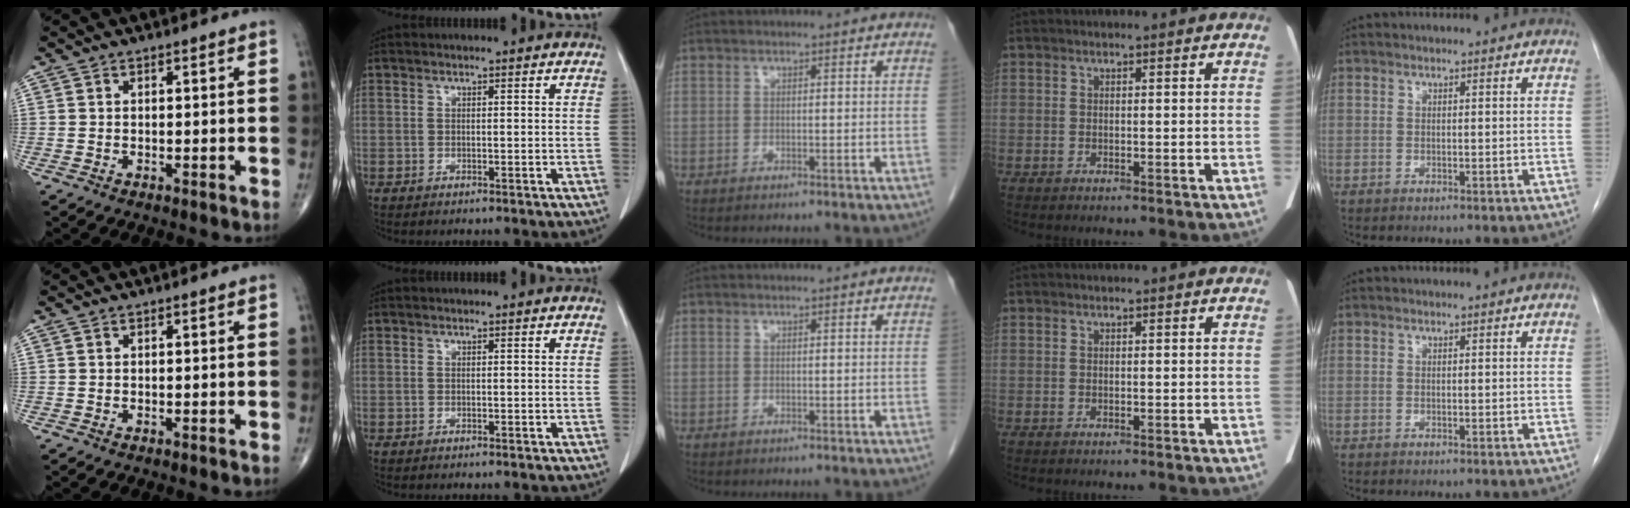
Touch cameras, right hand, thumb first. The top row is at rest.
{}